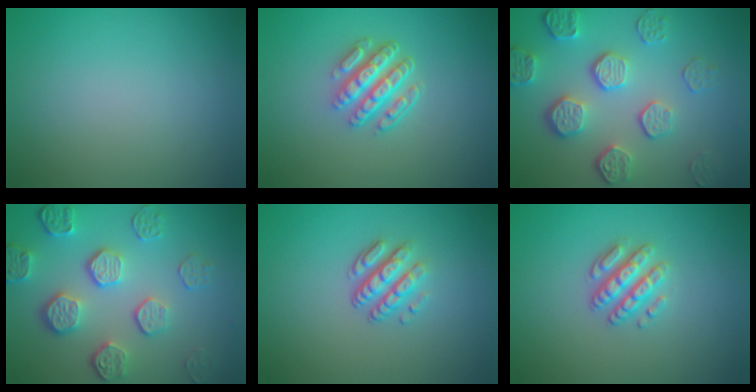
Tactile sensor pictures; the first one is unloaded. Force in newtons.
{"total": 4.6, "press": 3.4, "slide": 3.0}
{"total": 5.3, "press": 3.9, "slide": 3.6}
{"total": 5.4, "press": 4.0, "slide": 3.7}
{"total": 3.4, "press": 2.4, "slide": 2.4}
{"total": 3.0, "press": 2.6, "slide": 1.5}